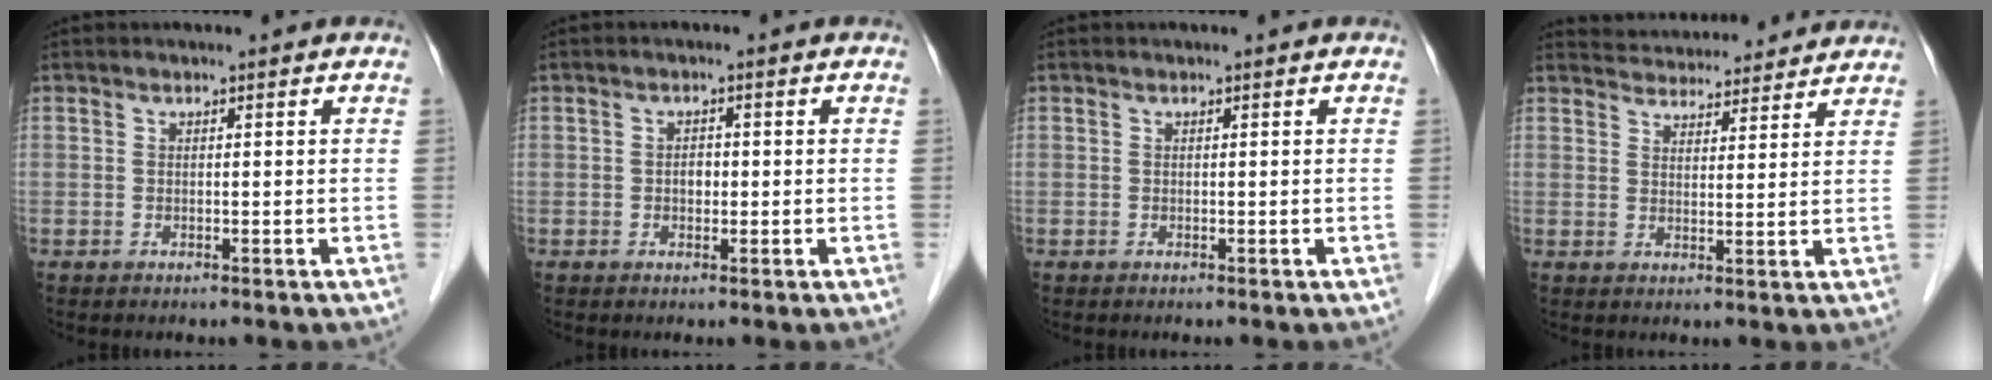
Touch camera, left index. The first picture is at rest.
{"total": 1.4, "force": [-0.2, 1.0, 1.0], "torque": [-0.016, 0.003, -0.003]}
{"total": 0.0}
{"total": 10.3, "force": [9.9, 2.0, 1.7], "torque": [-0.021, 0.023, 0.131]}